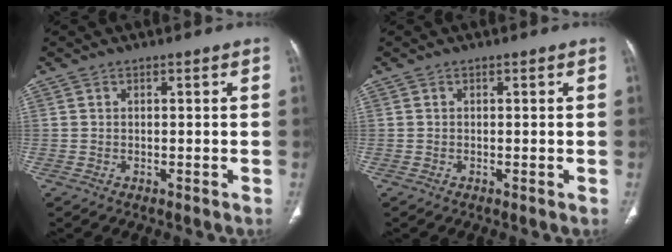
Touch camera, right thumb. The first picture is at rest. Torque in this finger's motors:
{"motor_torque": [0.24, 0.55, 0.17, -0.01, 0.11]}